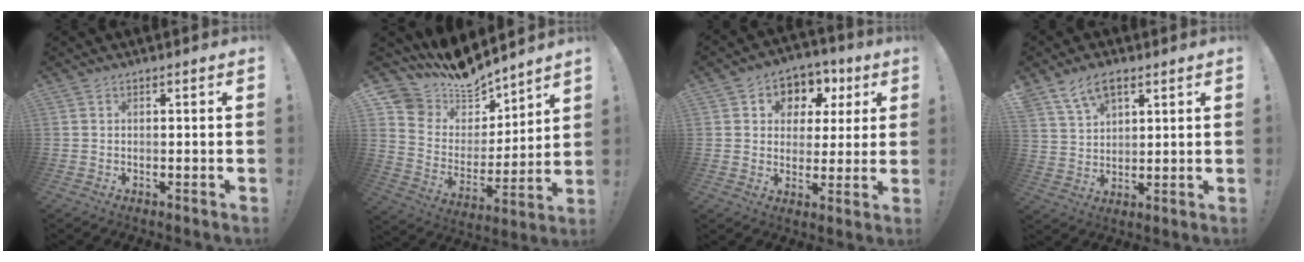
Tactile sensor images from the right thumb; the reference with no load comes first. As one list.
[{"total": 11.8, "force": [11.1, 4.0, 0.2], "torque": [-0.029, -0.104, 0.202]}, {"total": 7.5, "force": [1.8, 7.0, 2.1], "torque": [-0.022, -0.014, 0.038]}, {"total": 9.0, "force": [5.6, 5.4, 4.5], "torque": [-0.083, -0.019, 0.110]}]